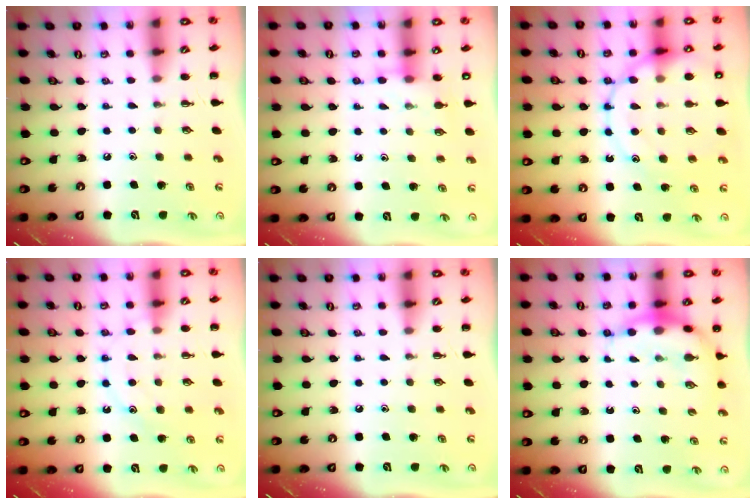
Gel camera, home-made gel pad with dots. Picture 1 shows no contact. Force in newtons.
{"total": 7.2, "press": 7.2, "slide": 0.4}
{"total": 18.5, "press": 18.3, "slide": 2.5}
{"total": 11.2, "press": 11.2, "slide": 0.6}
{"total": 0.0}
{"total": 7.1, "press": 6.9, "slide": 1.6}